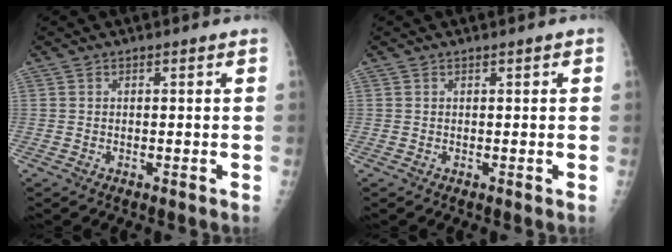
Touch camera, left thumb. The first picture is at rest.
{"total": 0.6, "force": [0.3, 0.2, 0.4], "torque": [-0.004, 0.001, 0.003]}